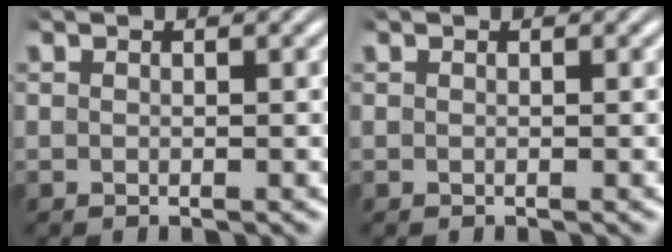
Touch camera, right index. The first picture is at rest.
{"total": 0.0}